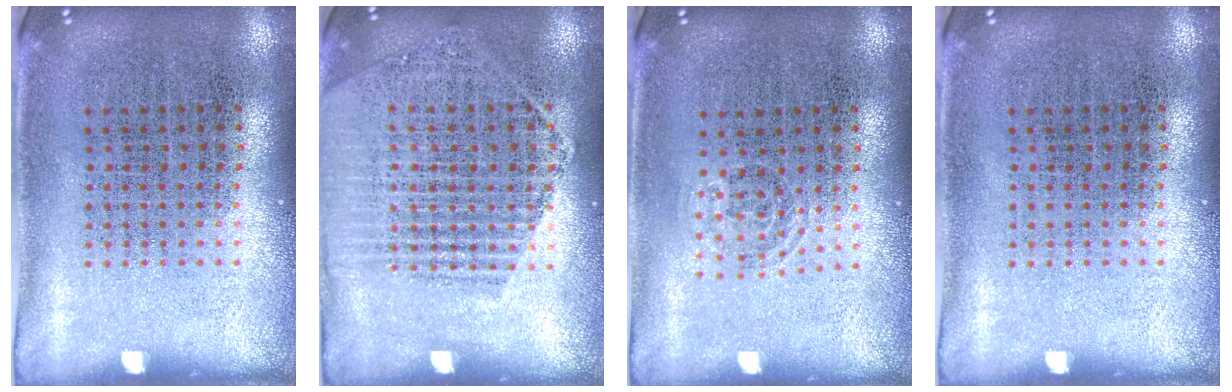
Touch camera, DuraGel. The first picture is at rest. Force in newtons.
{"total": 1.6, "press": 1.5, "slide": 0.4}
{"total": 0.8, "press": 0.5, "slide": 0.5}
{"total": 0.0}